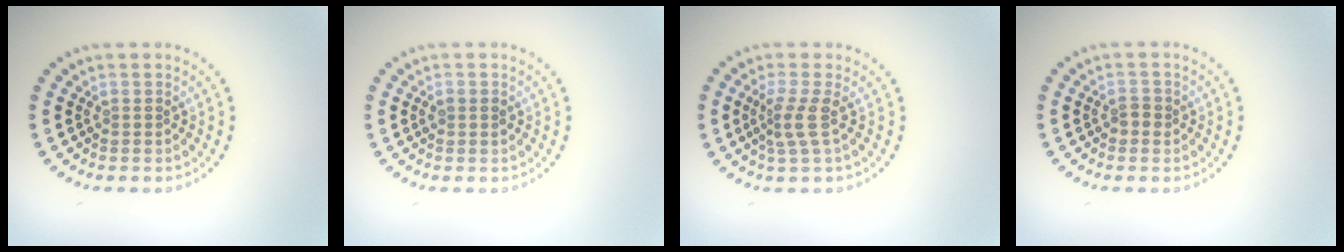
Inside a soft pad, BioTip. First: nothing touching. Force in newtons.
{"total": 1.0, "press": 1.0, "slide": 0.1}
{"total": 2.3, "press": 1.6, "slide": 1.6}
{"total": 1.1, "press": 1.1, "slide": 0.2}